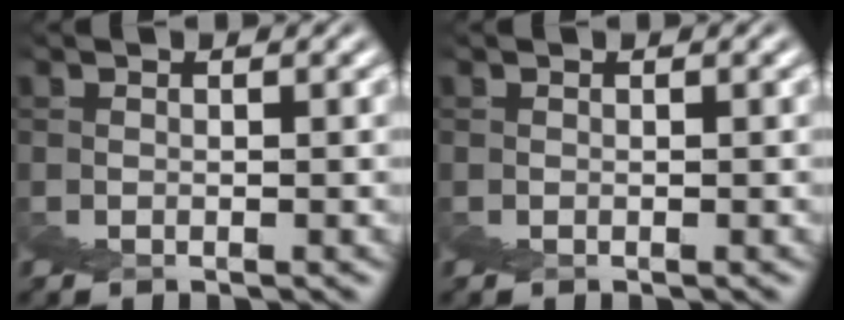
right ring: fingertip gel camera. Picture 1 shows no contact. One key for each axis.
{"total": 0.0}